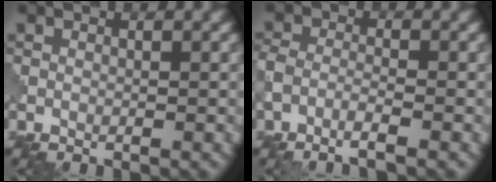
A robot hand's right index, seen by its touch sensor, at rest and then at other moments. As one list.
[{"total": 2.2, "force": [-1.5, 0.6, 1.5], "torque": [-0.035, -0.001, -0.039]}]